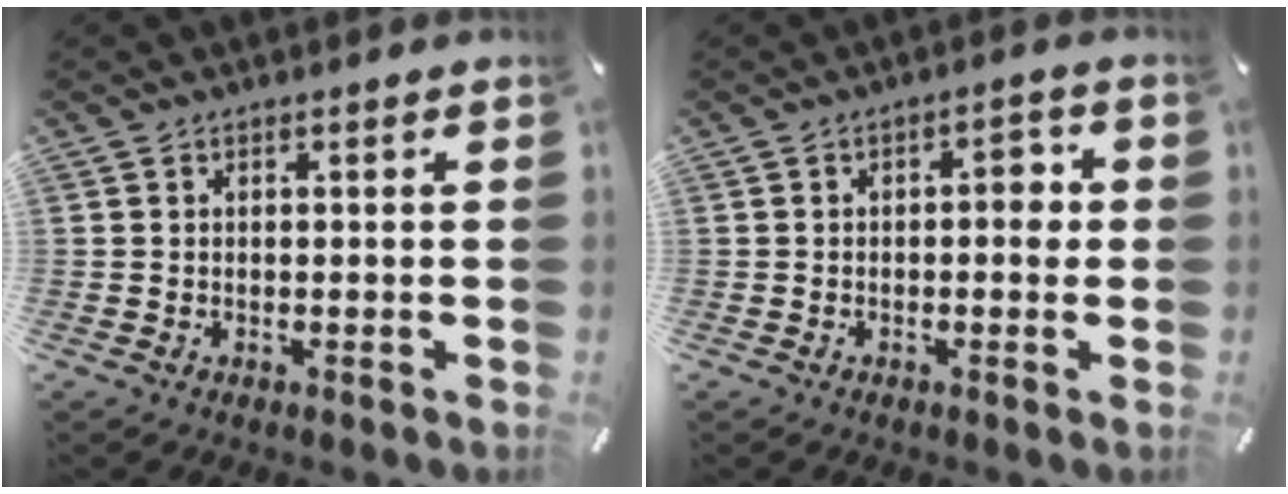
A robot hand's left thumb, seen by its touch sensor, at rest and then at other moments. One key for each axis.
{"total": 4.4, "fx": -0.3, "fy": 2.3, "fz": 3.8, "tx": -0.048, "ty": 0.005, "tz": -0.015}